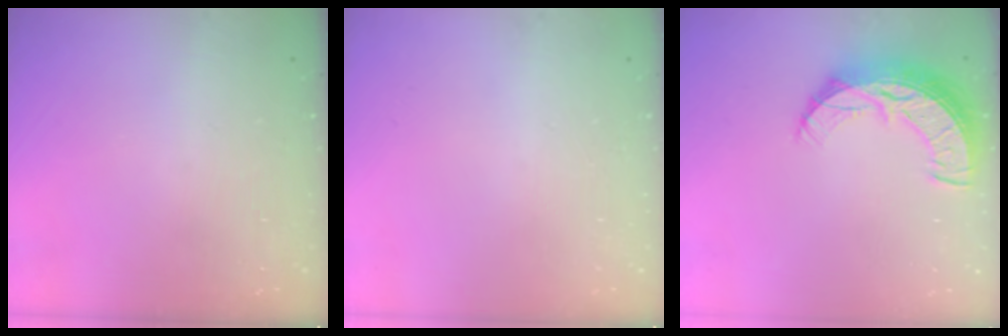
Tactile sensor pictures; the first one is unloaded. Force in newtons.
{"total": 0.0}
{"total": 11.2, "press": 11.1, "slide": 0.9}